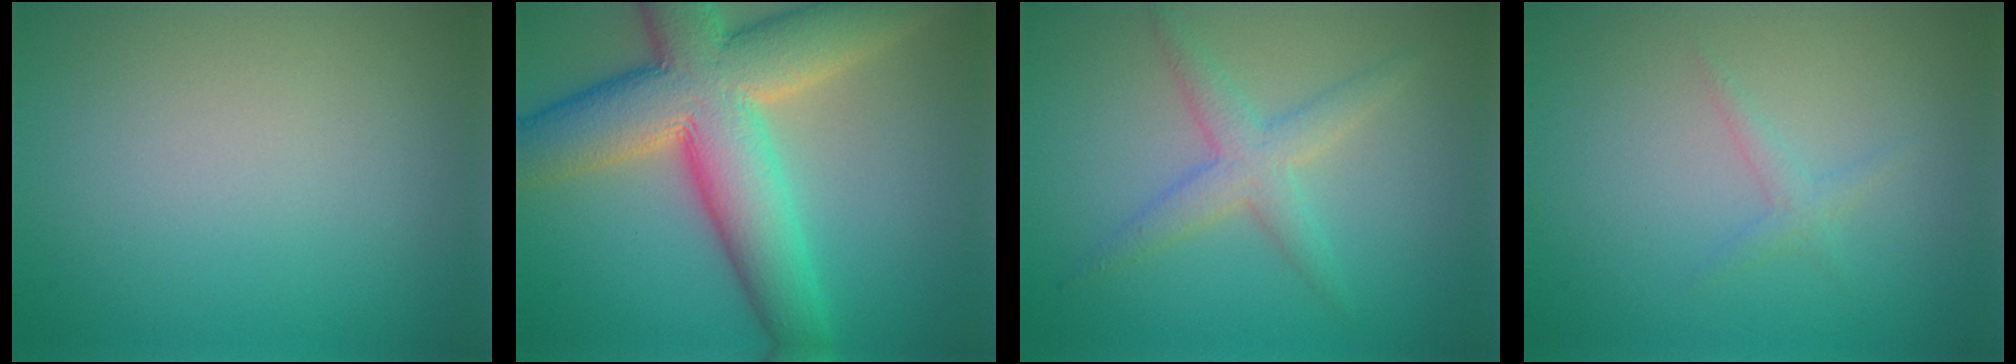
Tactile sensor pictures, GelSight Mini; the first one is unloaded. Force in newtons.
{"total": 12.1, "press": 12.0, "slide": 0.9}
{"total": 3.0, "press": 3.0, "slide": 0.1}
{"total": 1.1, "press": 1.1, "slide": 0.0}